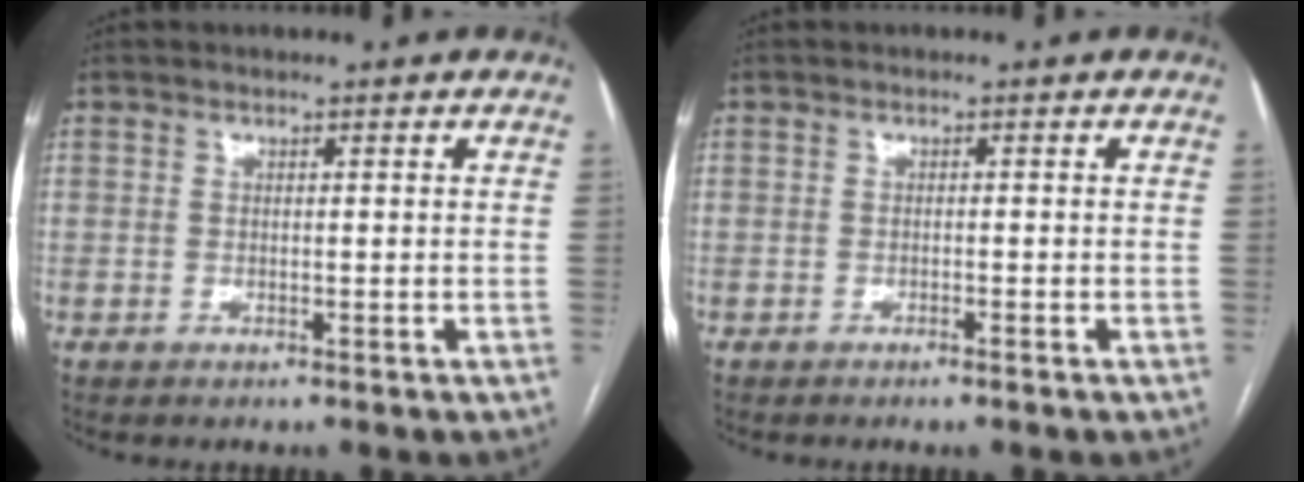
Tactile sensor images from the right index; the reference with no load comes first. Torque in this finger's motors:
{"motor_torque": [0.09, 0.00, -0.01, 0.00]}